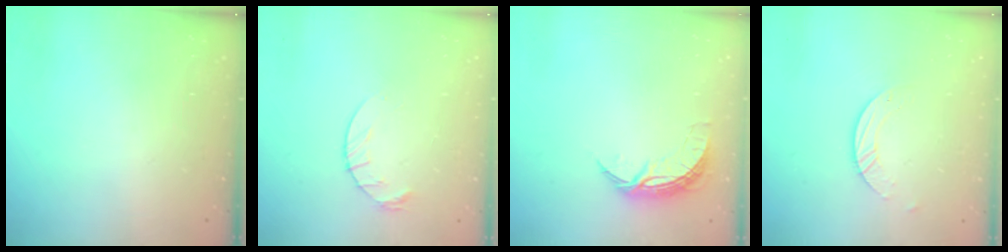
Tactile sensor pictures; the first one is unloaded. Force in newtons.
{"total": 6.0, "press": 6.0, "slide": 0.8}
{"total": 7.4, "press": 7.4, "slide": 0.5}
{"total": 3.1, "press": 3.1, "slide": 0.2}